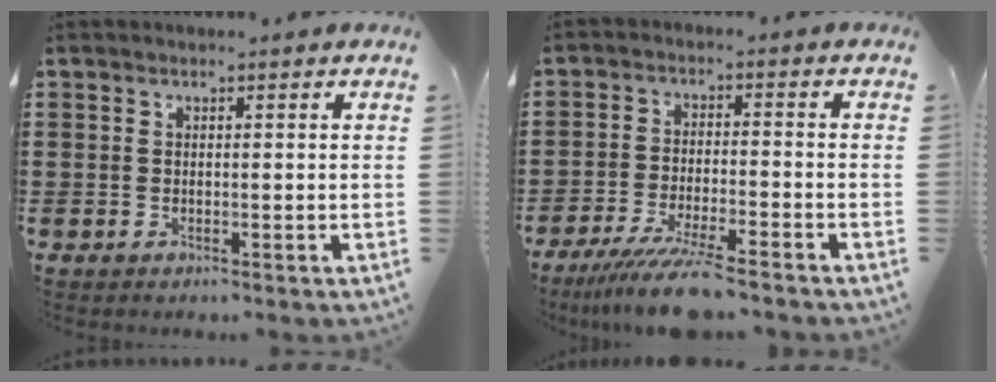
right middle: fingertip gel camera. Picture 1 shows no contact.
{"total": 7.5, "force": [-6.3, 0.2, 4.1], "torque": [-0.085, -0.015, -0.118]}